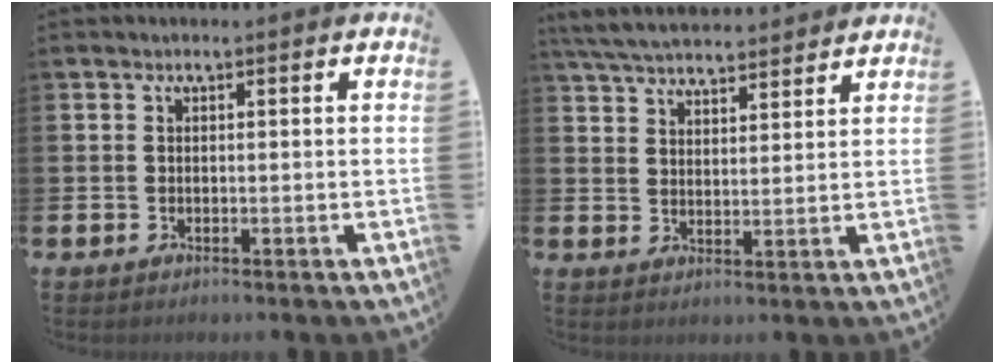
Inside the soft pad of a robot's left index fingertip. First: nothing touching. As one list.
[{"total": 5.8, "force": [5.7, 0.6, 1.1], "torque": [-0.045, -0.026, 0.103]}]